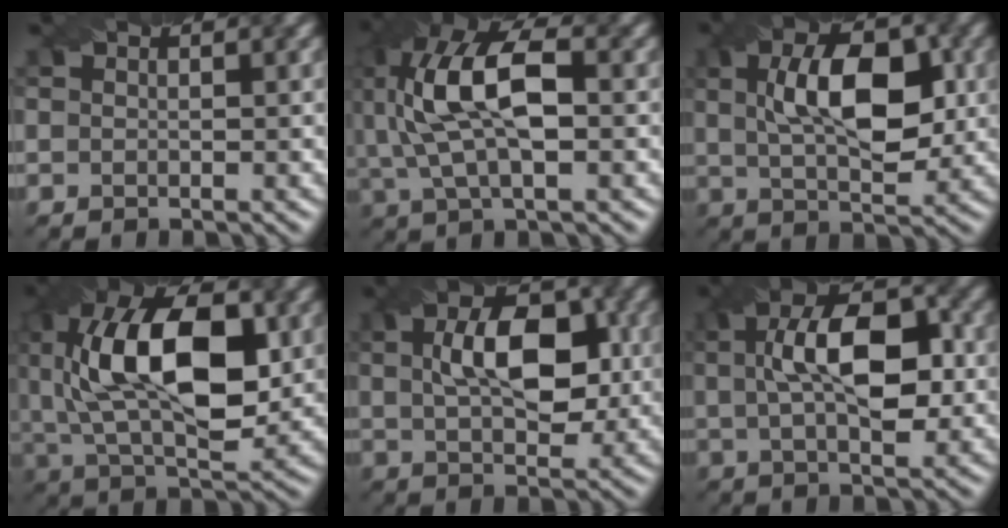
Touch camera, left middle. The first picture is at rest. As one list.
[{"total": 9.6, "force": [0.5, 4.4, 8.5], "torque": [-0.177, 0.025, 0.013]}, {"total": 8.3, "force": [1.1, 4.1, 7.2], "torque": [-0.120, 0.018, 0.024]}, {"total": 12.8, "force": [1.1, 6.5, 10.9], "torque": [-0.189, 0.019, 0.025]}, {"total": 7.4, "force": [0.9, 4.1, 6.2], "torque": [-0.104, 0.018, 0.022]}, {"total": 8.3, "force": [0.5, 3.9, 7.4], "torque": [-0.127, 0.024, 0.010]}]